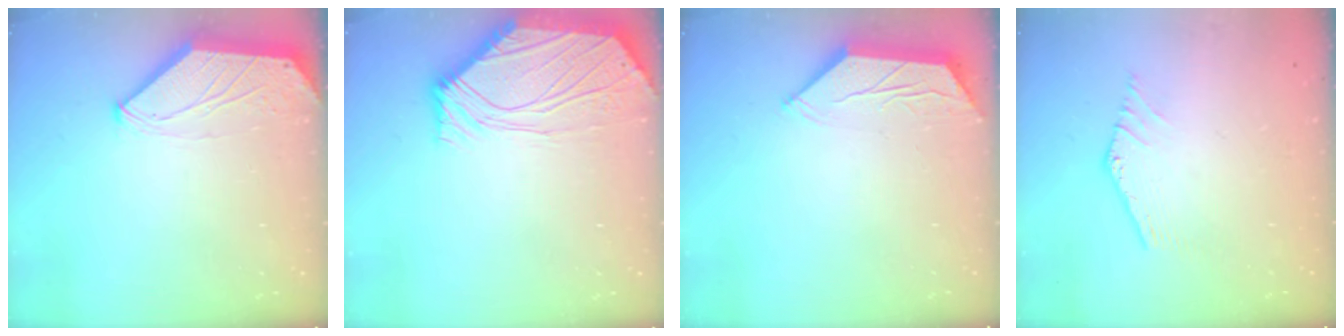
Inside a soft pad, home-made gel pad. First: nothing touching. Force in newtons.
{"total": 10.5, "press": 10.4, "slide": 1.4}
{"total": 3.3, "press": 3.3, "slide": 0.4}
{"total": 0.0}